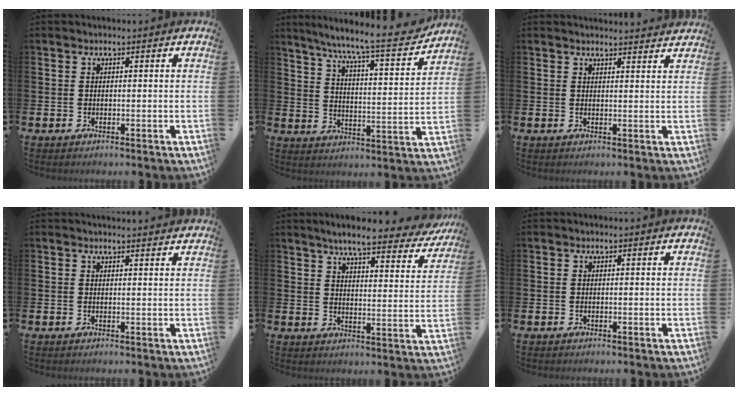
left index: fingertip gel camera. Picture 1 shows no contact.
{"total": 9.5, "force": [8.4, 0.4, 4.3], "torque": [-0.102, -0.057, 0.138]}
{"total": 2.2, "force": [2.2, 0.0, -0.1], "torque": [0.008, -0.017, 0.038]}
{"total": 1.2, "force": [1.2, 0.0, 0.0], "torque": [0.007, -0.007, 0.019]}
{"total": 7.0, "force": [6.2, 0.9, 3.0], "torque": [-0.063, -0.039, 0.100]}
{"total": 0.0}